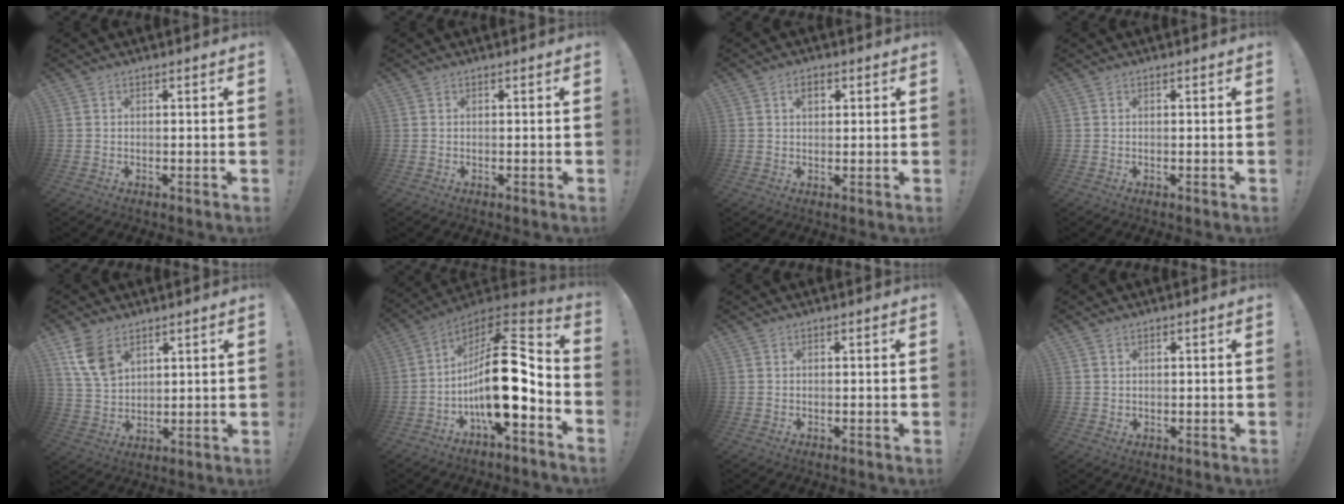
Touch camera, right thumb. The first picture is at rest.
{"total": 0.0}
{"total": 3.0, "force": [1.2, 1.9, 2.0], "torque": [-0.021, -0.001, 0.016]}
{"total": 0.0}
{"total": 10.0, "force": [5.8, 6.1, 5.4], "torque": [-0.104, -0.021, 0.115]}
{"total": 20.3, "force": [-3.2, 7.8, 18.4], "torque": [-0.309, 0.010, -0.052]}
{"total": 0.0}
{"total": 1.4, "force": [0.9, 1.1, 0.3], "torque": [-0.001, -0.002, 0.017]}